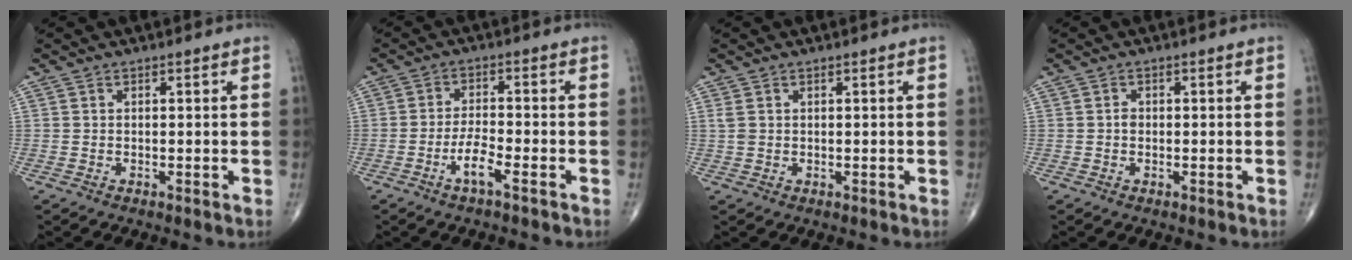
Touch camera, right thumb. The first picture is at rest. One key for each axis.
{"total": 4.7, "fx": -2.6, "fy": 0.8, "fz": 3.8, "tx": -0.083, "ty": 0.018, "tz": -0.052}
{"total": 1.3, "fx": 0.4, "fy": 1.0, "fz": 0.8, "tx": -0.020, "ty": 0.003, "tz": 0.014}
{"total": 1.0, "fx": -0.2, "fy": 0.8, "fz": 0.6, "tx": -0.005, "ty": 0.003, "tz": -0.006}